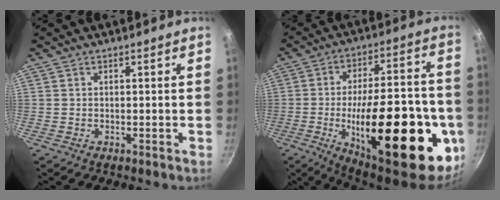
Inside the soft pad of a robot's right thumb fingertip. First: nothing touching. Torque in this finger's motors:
{"motor_torque": [-0.03, 2.51, 2.77, 0.00, 0.45]}